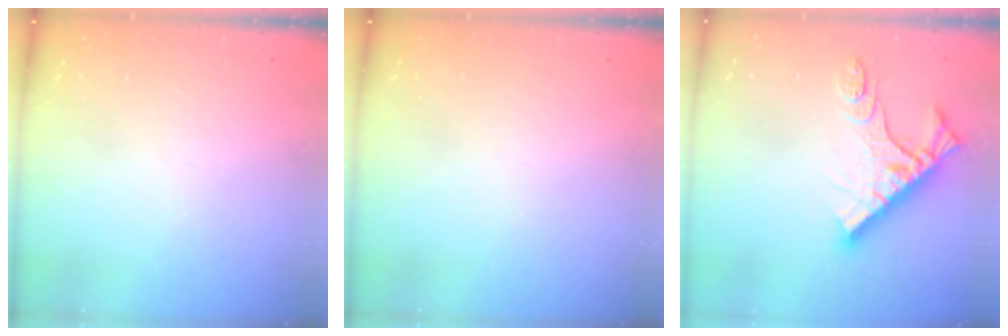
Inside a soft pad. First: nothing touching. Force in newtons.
{"total": 0.0}
{"total": 12.8, "press": 12.7, "slide": 1.3}